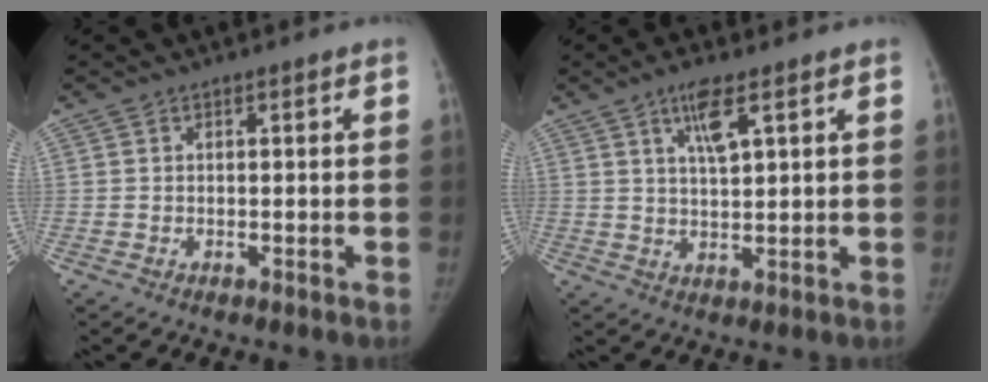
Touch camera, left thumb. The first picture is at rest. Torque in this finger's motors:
{"motor_torque": [-0.23, 0.35, -0.14, -0.01, 0.09]}